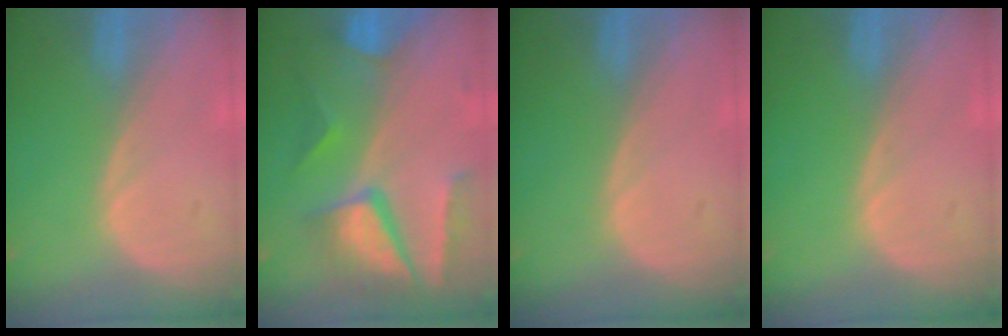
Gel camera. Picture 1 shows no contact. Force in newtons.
{"total": 10.4, "press": 8.8, "slide": 5.5}
{"total": 0.0}
{"total": 0.0}